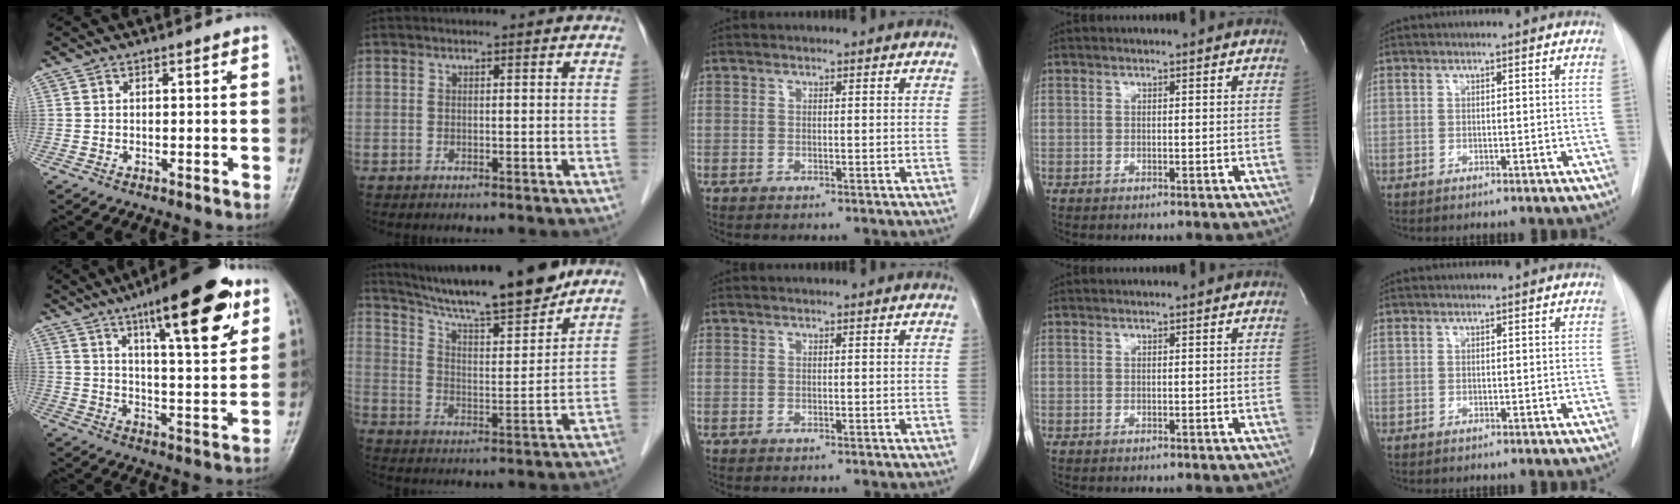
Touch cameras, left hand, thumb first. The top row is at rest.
{"thumb": {"total": 19.8, "force": [10.8, 5.3, 15.7], "torque": [-0.200, -0.037, 0.162]}, "index": {"total": 16.9, "force": [14.8, 1.0, 8.1], "torque": [-0.133, -0.001, 0.239]}}